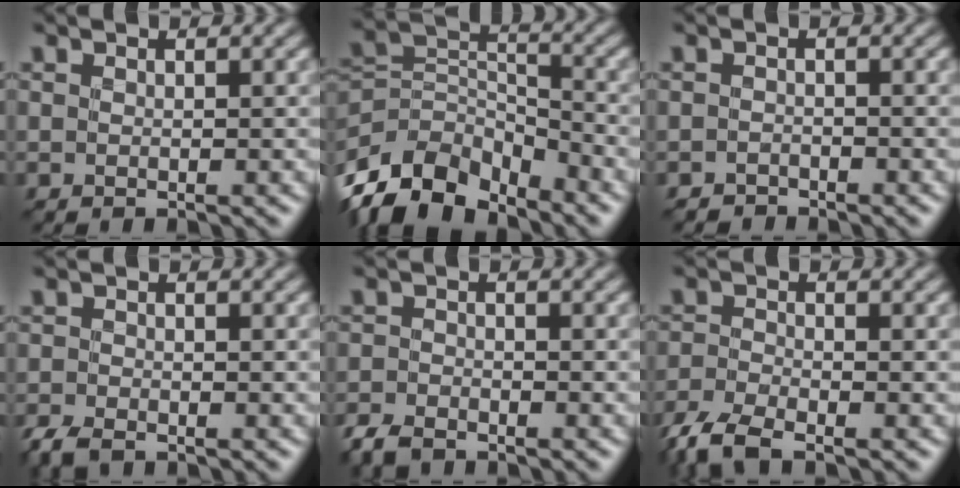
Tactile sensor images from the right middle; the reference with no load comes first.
{"total": 11.3, "force": [-7.9, 5.6, 5.7], "torque": [-0.112, 0.001, -0.156]}
{"total": 1.1, "force": [-1.1, 0.2, -0.1], "torque": [0.004, 0.000, -0.021]}
{"total": 2.7, "force": [-2.2, 0.9, 1.3], "torque": [-0.028, -0.009, -0.049]}
{"total": 2.8, "force": [-2.4, 1.0, 1.0], "torque": [-0.020, -0.006, -0.055]}
{"total": 4.4, "force": [-3.5, 1.2, 2.5], "torque": [-0.054, -0.013, -0.080]}